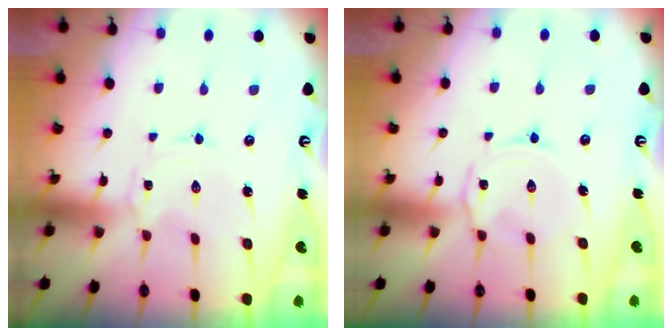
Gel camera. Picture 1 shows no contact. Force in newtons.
{"total": 2.5, "press": 2.5, "slide": 0.6}